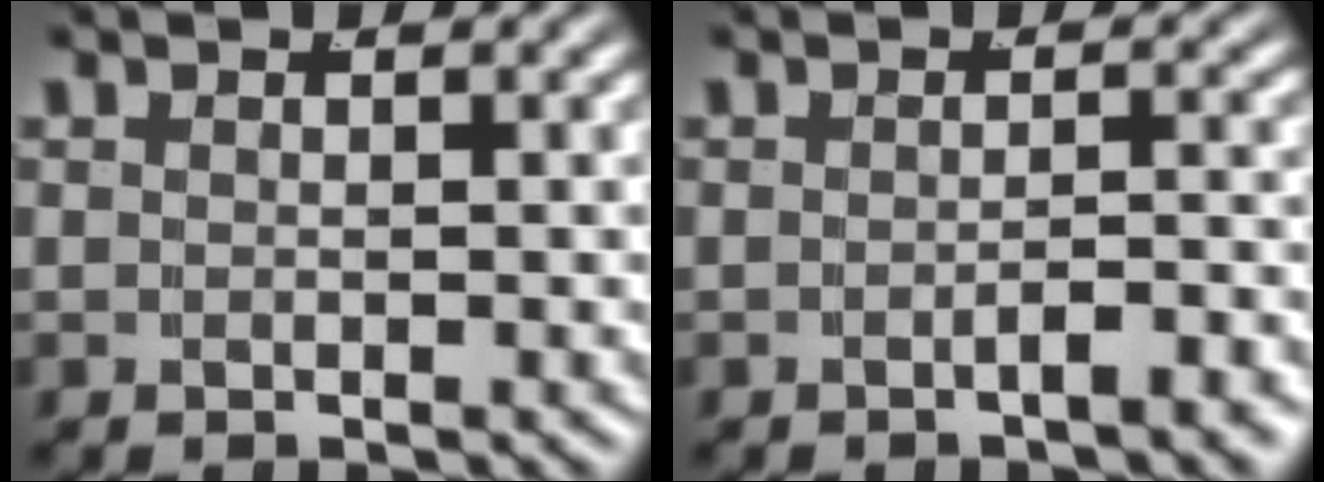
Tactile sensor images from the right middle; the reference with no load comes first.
{"total": 1.8, "force": [-1.6, -0.1, 0.8], "torque": [-0.004, 0.005, -0.030]}